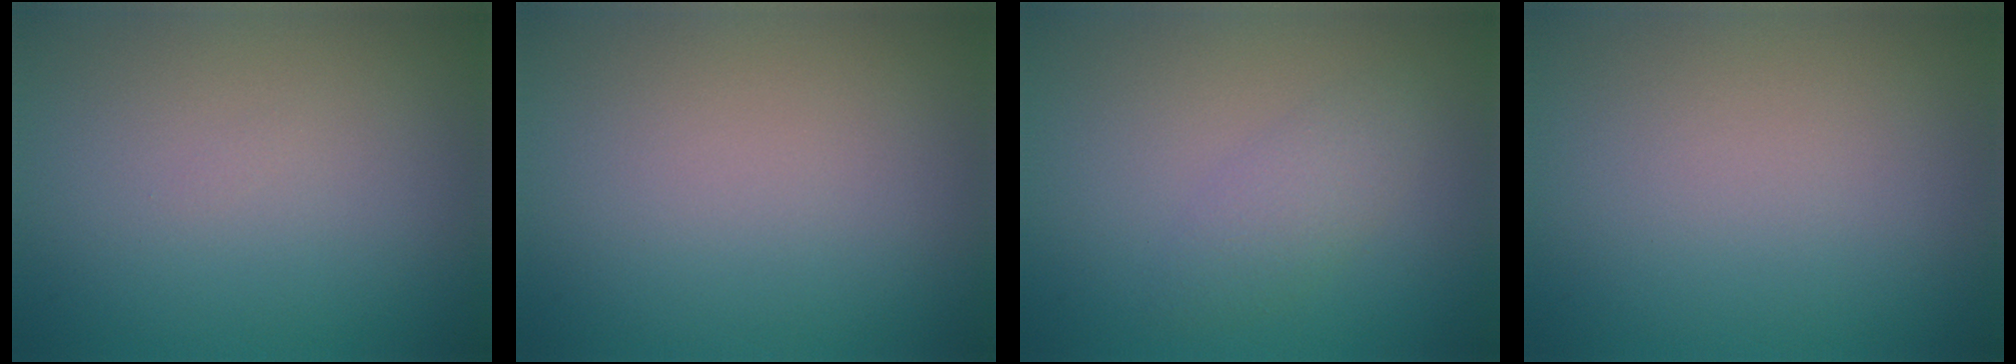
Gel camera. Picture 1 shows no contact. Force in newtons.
{"total": 0.0}
{"total": 2.0, "press": 2.0, "slide": 0.1}
{"total": 0.0}